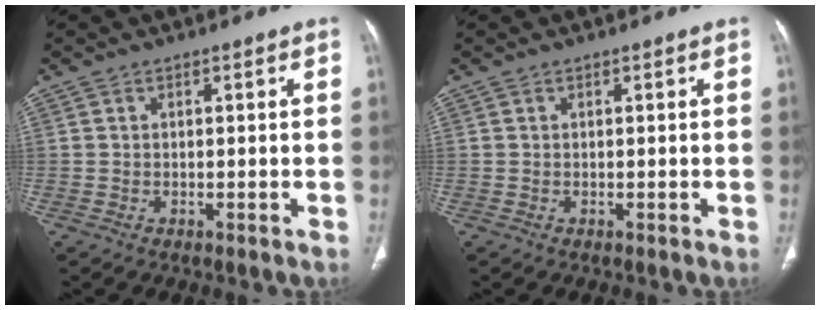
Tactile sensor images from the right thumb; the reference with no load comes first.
{"total": 0.0}